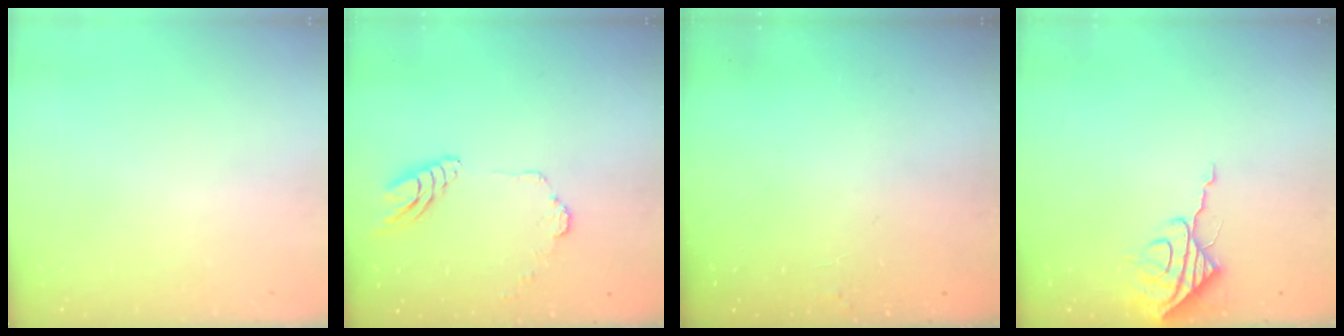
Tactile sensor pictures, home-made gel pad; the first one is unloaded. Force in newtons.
{"total": 11.2, "press": 11.1, "slide": 1.6}
{"total": 1.7, "press": 1.7, "slide": 0.1}
{"total": 7.9, "press": 7.9, "slide": 0.6}